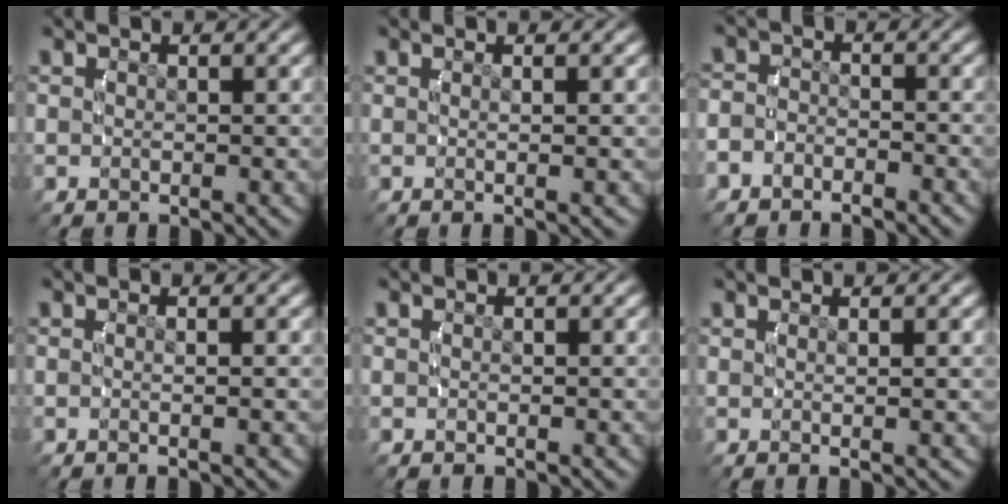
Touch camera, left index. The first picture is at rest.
{"total": 1.1, "force": [-0.1, -0.6, 0.9], "torque": [-0.018, 0.001, -0.002]}
{"total": 3.3, "force": [-2.6, 2.0, 0.5], "torque": [-0.021, -0.011, -0.042]}
{"total": 0.9, "force": [-0.4, -0.3, 0.8], "torque": [-0.019, 0.003, -0.008]}
{"total": 0.0}
{"total": 0.9, "force": [0.3, -0.6, 0.6], "torque": [-0.014, -0.001, 0.005]}